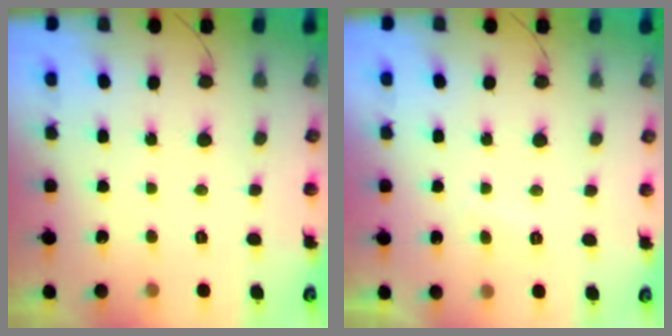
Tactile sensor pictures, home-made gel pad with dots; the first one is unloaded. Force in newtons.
{"total": 0.9, "press": 0.7, "slide": 0.6}